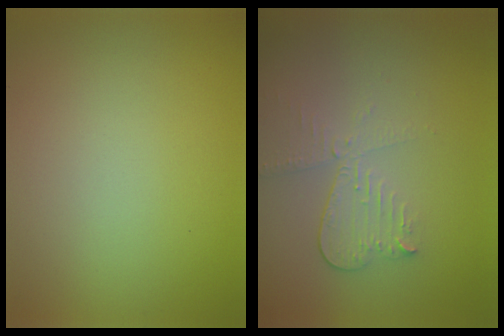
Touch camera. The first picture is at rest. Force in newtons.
{"total": 3.0, "press": 2.6, "slide": 1.5}